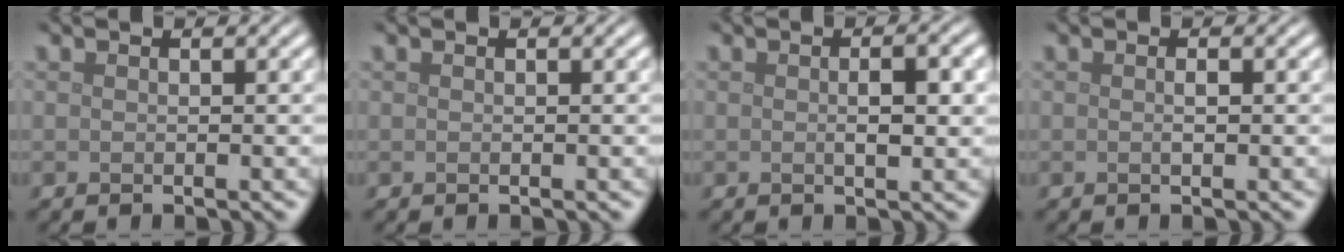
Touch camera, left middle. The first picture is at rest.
{"total": 0.0}
{"total": 2.5, "force": [0.0, 0.7, 2.4], "torque": [-0.040, -0.001, 0.000]}
{"total": 0.7, "force": [0.0, 0.1, 0.7], "torque": [-0.013, 0.000, 0.000]}